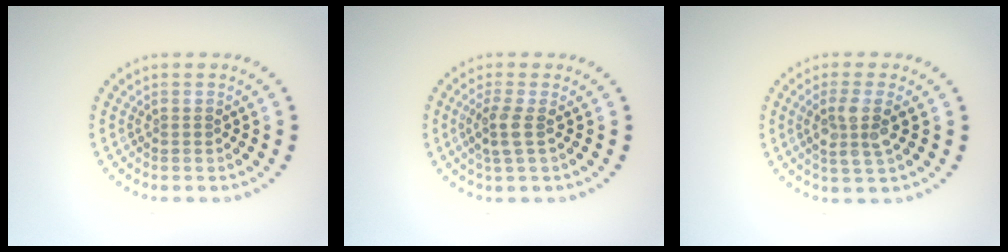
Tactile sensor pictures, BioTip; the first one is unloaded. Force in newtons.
{"total": 2.0, "press": 1.7, "slide": 1.1}
{"total": 2.9, "press": 2.6, "slide": 1.2}